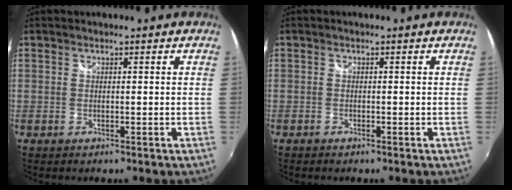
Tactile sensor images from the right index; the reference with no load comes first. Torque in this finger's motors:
{"motor_torque": [0.08, -0.09, 0.05, 0.01]}